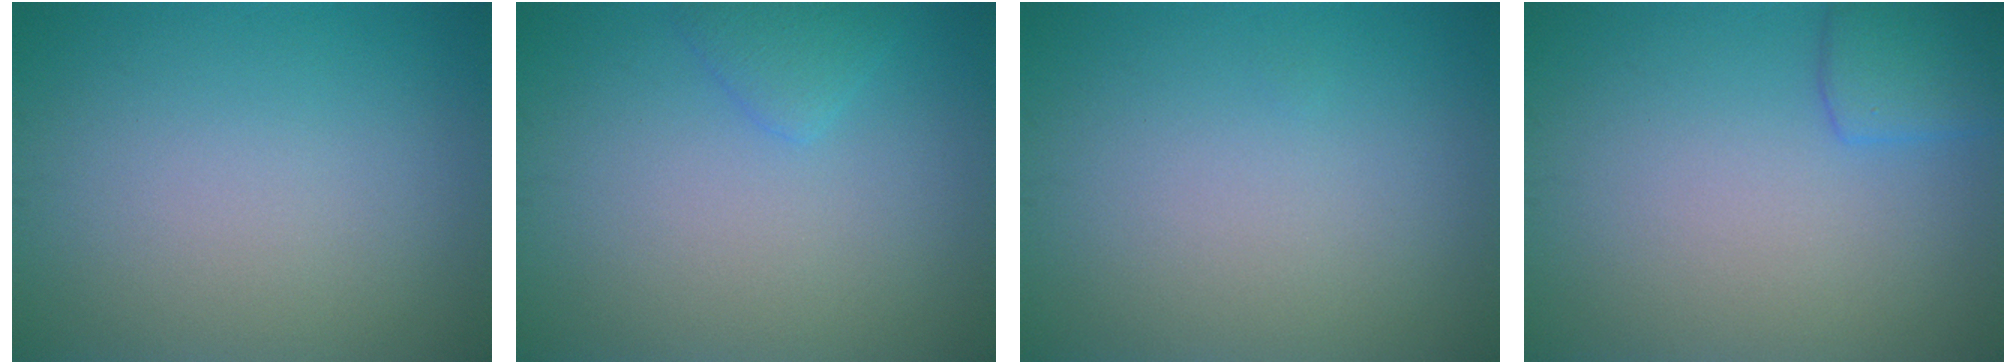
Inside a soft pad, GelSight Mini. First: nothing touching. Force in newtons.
{"total": 1.5, "press": 1.5, "slide": 0.1}
{"total": 0.0}
{"total": 2.6, "press": 2.6, "slide": 0.1}